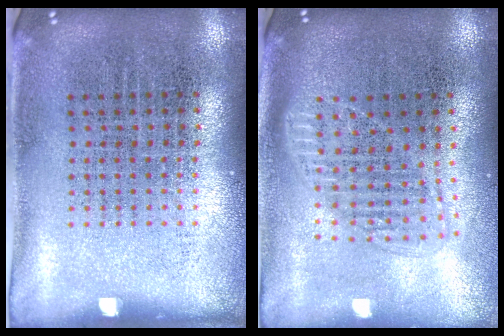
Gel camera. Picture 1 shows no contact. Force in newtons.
{"total": 1.6, "press": 1.3, "slide": 0.8}